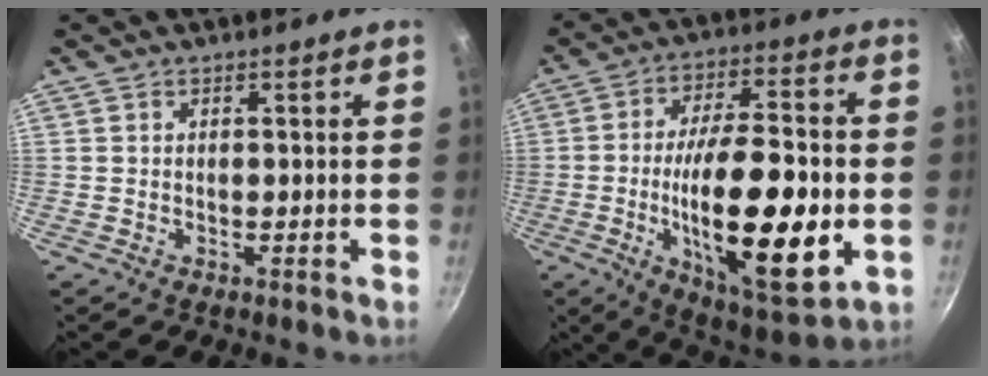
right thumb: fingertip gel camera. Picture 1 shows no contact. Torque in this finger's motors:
{"motor_torque": [0.03, 1.78, 2.16, -0.60, 0.29]}